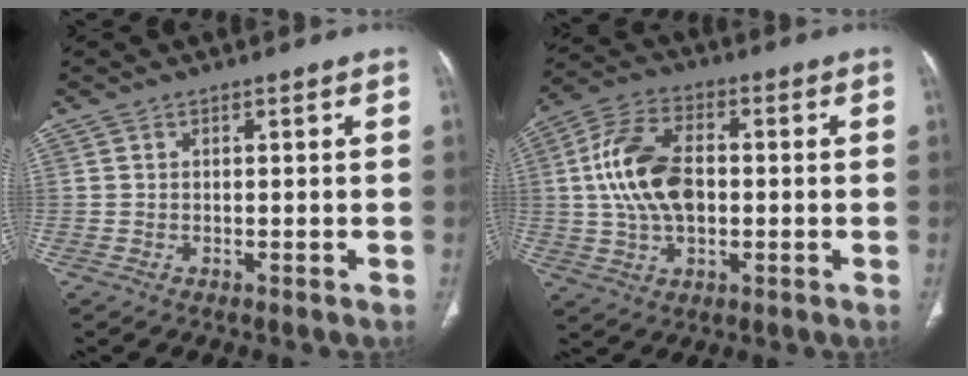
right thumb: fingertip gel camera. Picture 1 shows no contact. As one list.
[{"total": 13.7, "force": [0.5, 8.2, 11.0], "torque": [-0.210, 0.018, 0.007]}]